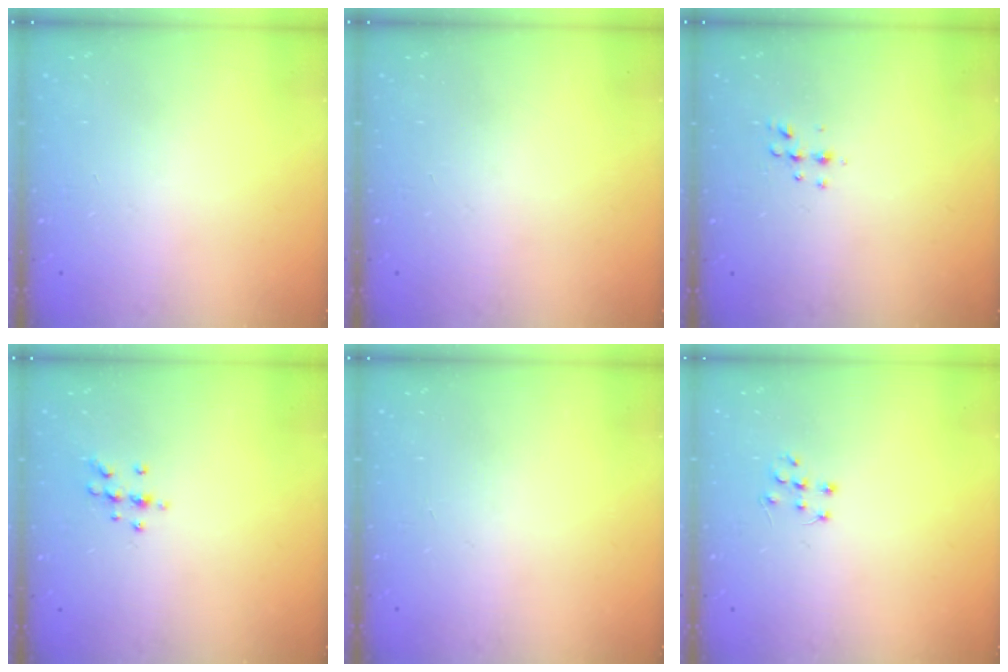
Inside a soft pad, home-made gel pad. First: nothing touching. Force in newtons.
{"total": 0.0}
{"total": 4.9, "press": 4.8, "slide": 1.0}
{"total": 7.1, "press": 7.0, "slide": 1.3}
{"total": 0.0}
{"total": 6.1, "press": 6.1, "slide": 0.4}